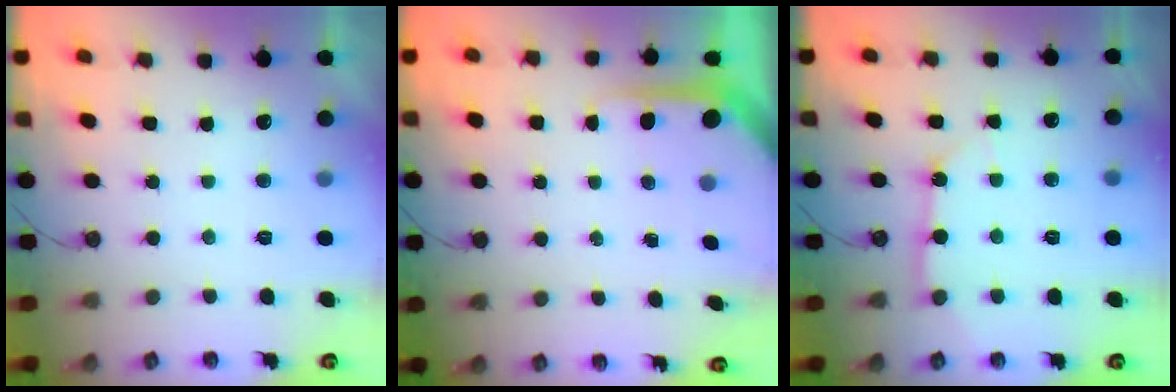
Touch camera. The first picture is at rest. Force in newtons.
{"total": 6.0, "press": 5.9, "slide": 0.4}
{"total": 5.0, "press": 5.0, "slide": 0.6}